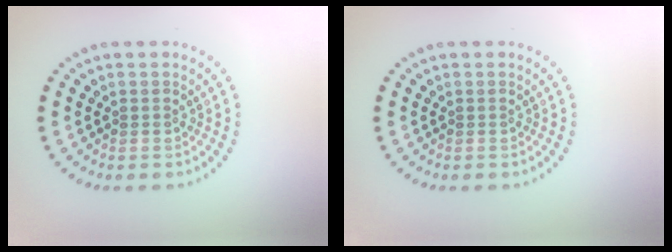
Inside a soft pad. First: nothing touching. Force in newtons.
{"total": 0.0}